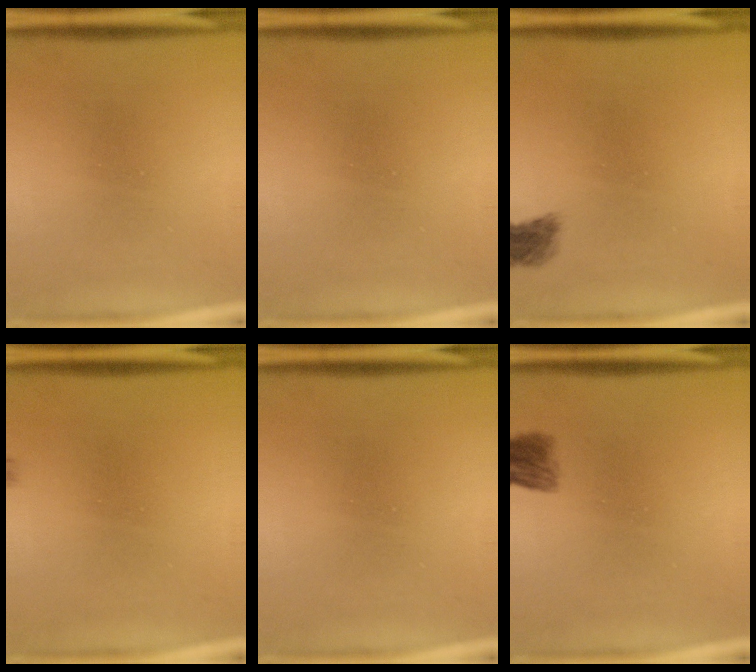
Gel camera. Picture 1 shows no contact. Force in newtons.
{"total": 0.0}
{"total": 2.2}
{"total": 0.6}
{"total": 0.0}
{"total": 4.5}